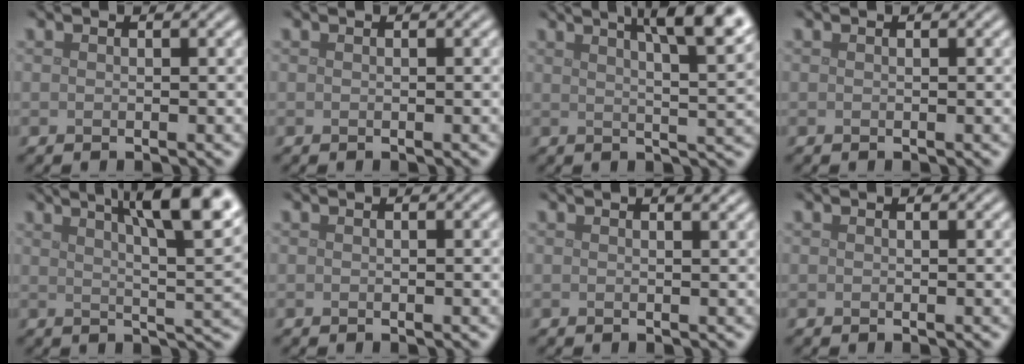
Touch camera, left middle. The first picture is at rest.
{"total": 0.0}
{"total": 10.2, "force": [5.5, 3.4, 8.0], "torque": [-0.069, 0.043, 0.048]}
{"total": 0.0}
{"total": 11.6, "force": [5.9, 3.4, 9.4], "torque": [-0.092, 0.035, 0.065]}
{"total": 0.0}
{"total": 0.9, "force": [0.7, 0.2, 0.5], "torque": [-0.005, 0.002, 0.012]}
{"total": 0.0}